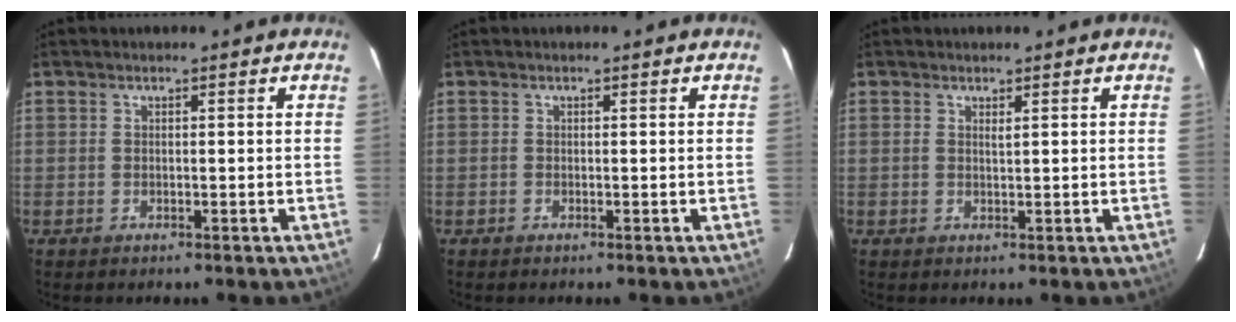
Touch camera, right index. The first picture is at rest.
{"total": 0.0}
{"total": 0.6, "force": [0.4, 0.0, 0.4], "torque": [-0.008, 0.000, 0.007]}